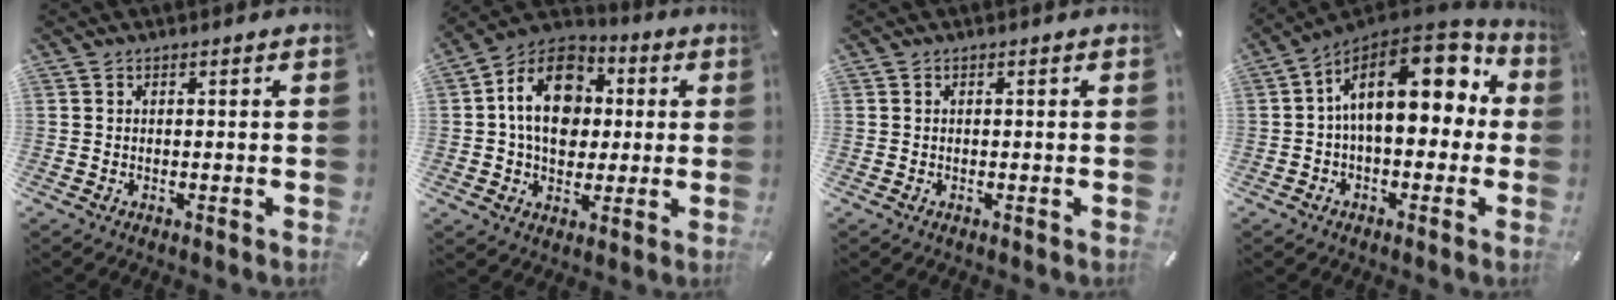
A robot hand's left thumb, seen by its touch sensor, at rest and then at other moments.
{"total": 15.7, "force": [1.1, 12.2, 9.8], "torque": [-0.177, 0.013, 0.017]}
{"total": 0.0}
{"total": 18.3, "force": [5.0, 10.1, 14.4], "torque": [-0.221, -0.027, 0.085]}